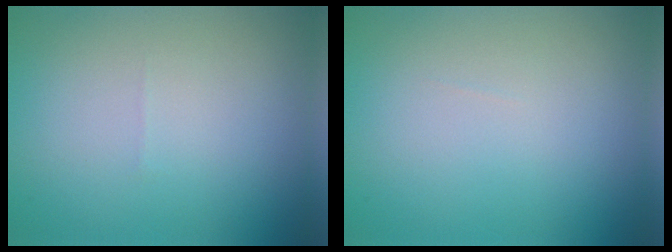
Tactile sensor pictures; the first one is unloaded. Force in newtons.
{"total": 0.0}